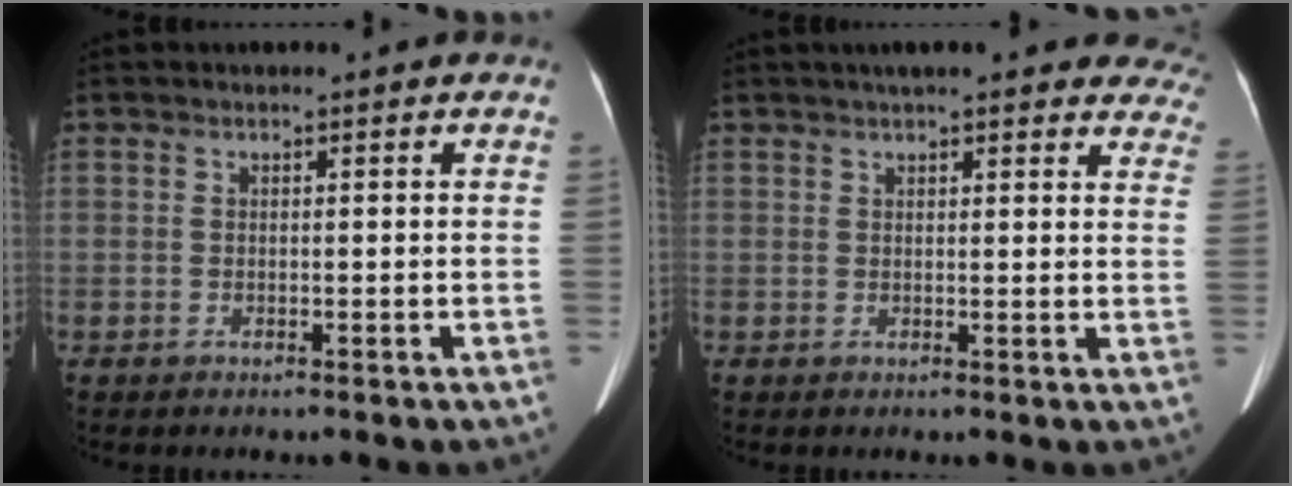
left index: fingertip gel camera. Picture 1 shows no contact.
{"total": 17.3, "force": [15.2, 3.9, 7.4], "torque": [-0.069, 0.015, 0.165]}